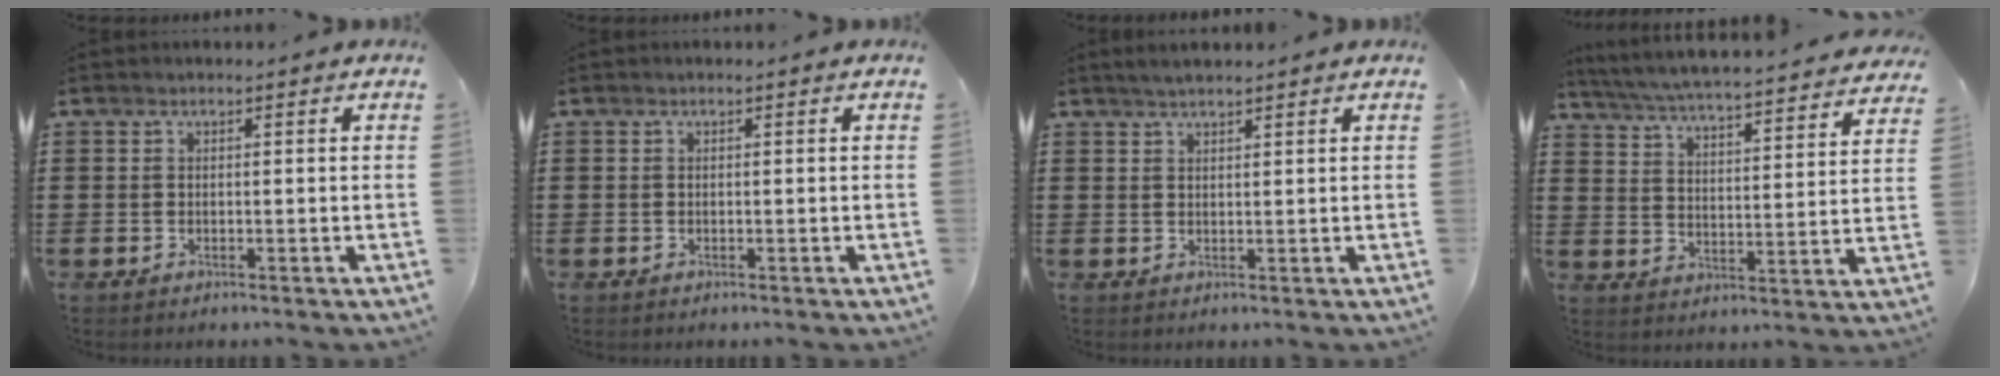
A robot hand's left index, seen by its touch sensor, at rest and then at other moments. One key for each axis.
{"total": 0.0}
{"total": 1.7, "fx": 1.6, "fy": 0.0, "fz": 0.7, "tx": -0.016, "ty": 0.002, "tz": 0.030}
{"total": 4.8, "fx": 4.6, "fy": -0.5, "fz": 1.5, "tx": -0.053, "ty": -0.039, "tz": 0.072}